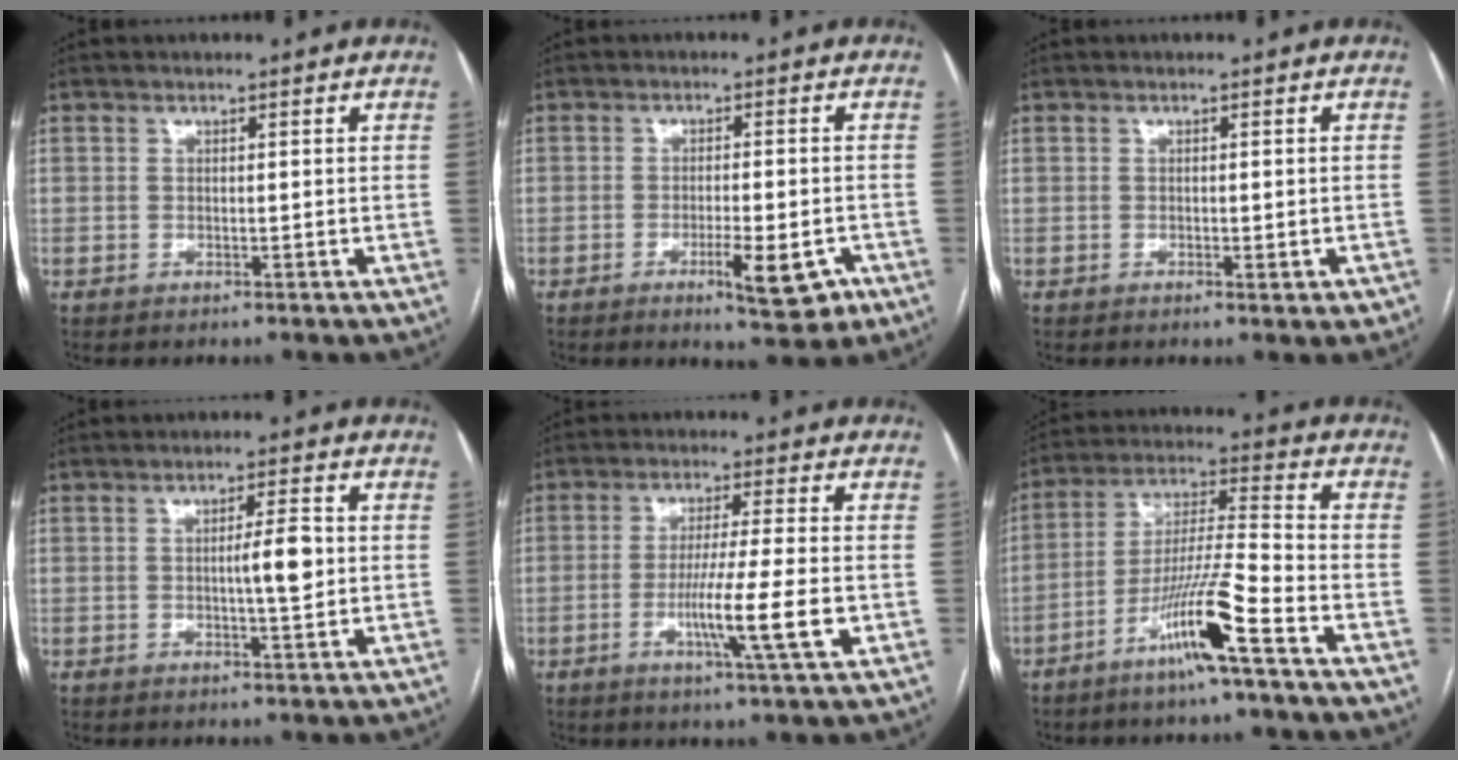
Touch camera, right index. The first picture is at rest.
{"total": 6.9, "force": [-3.2, 1.4, 5.9], "torque": [-0.086, -0.006, -0.040]}
{"total": 1.6, "force": [-0.7, 0.6, 1.3], "torque": [-0.018, -0.001, -0.005]}
{"total": 4.4, "force": [0.0, 0.6, 4.4], "torque": [-0.067, 0.002, 0.000]}
{"total": 9.1, "force": [-2.4, -0.9, 8.7], "torque": [-0.153, -0.020, -0.044]}
{"total": 12.2, "force": [-6.9, -0.8, 10.1], "torque": [-0.193, -0.012, -0.132]}